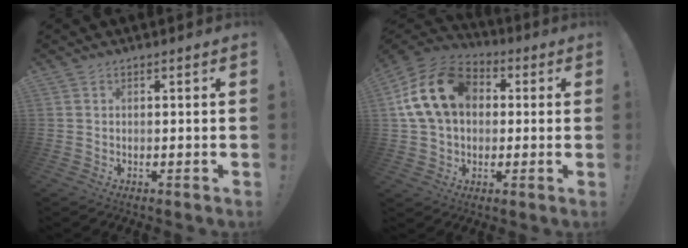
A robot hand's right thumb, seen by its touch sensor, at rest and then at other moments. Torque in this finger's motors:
{"motor_torque": [1.05, 1.05, 0.37, -0.08, 0.17]}